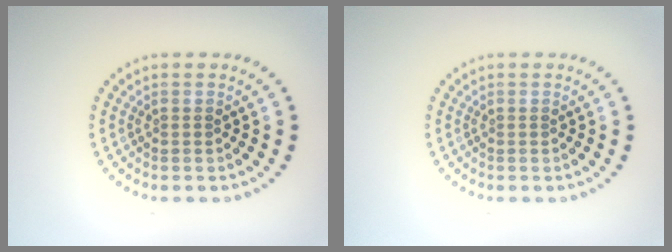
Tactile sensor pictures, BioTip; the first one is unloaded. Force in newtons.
{"total": 0.0}